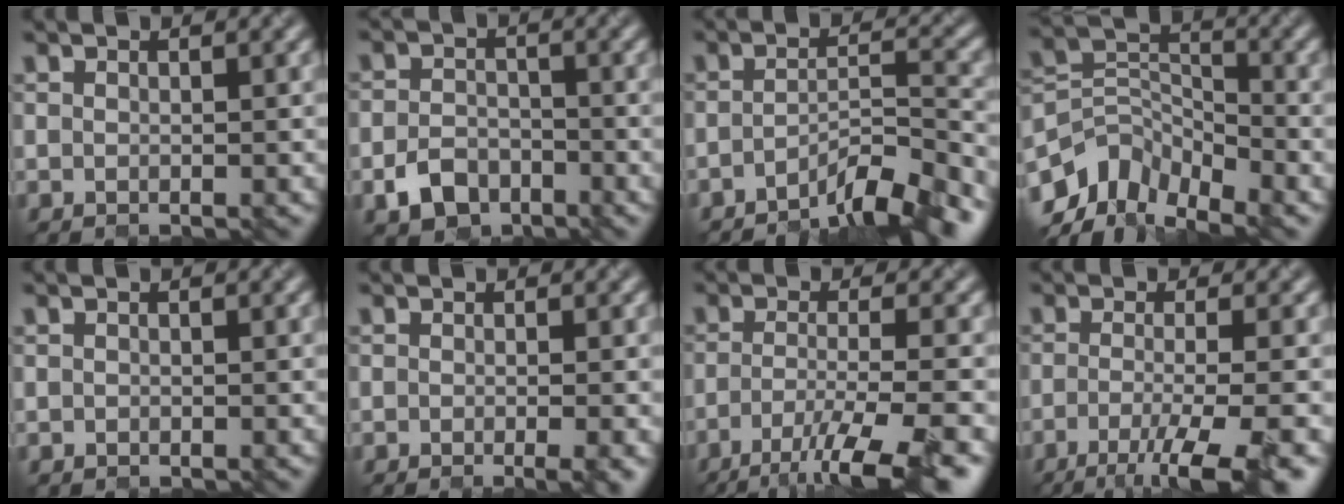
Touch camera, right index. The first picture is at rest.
{"total": 3.4, "force": [-2.0, 2.4, 1.3], "torque": [-0.025, -0.003, -0.043]}
{"total": 6.7, "force": [-5.0, 1.1, 4.4], "torque": [-0.062, 0.005, -0.084]}
{"total": 7.2, "force": [-5.2, 3.8, 3.1], "torque": [-0.048, -0.009, -0.107]}
{"total": 0.0}
{"total": 2.5, "force": [-0.7, 0.6, 2.3], "torque": [-0.024, -0.006, -0.010]}
{"total": 8.3, "force": [-4.8, 1.6, 6.5], "torque": [-0.096, -0.011, -0.087]}
{"total": 7.1, "force": [-3.5, 1.6, 6.0], "torque": [-0.083, -0.011, -0.062]}